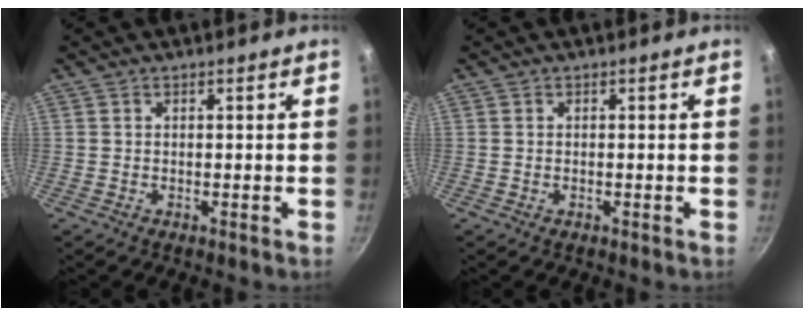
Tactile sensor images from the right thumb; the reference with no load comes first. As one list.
[{"total": 0.0}]